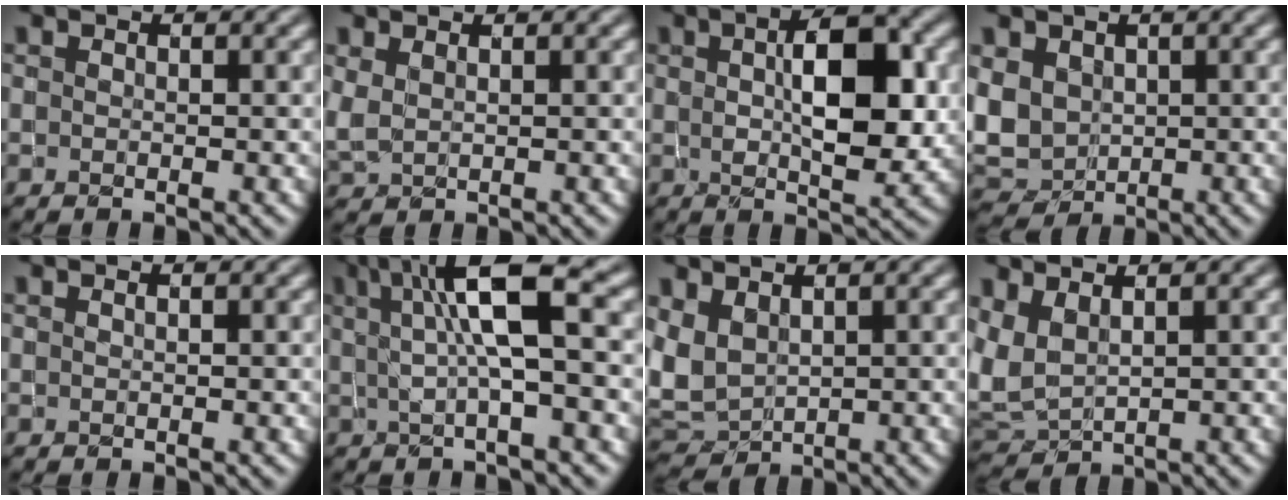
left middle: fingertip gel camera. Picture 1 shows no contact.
{"total": 1.2, "force": [0.8, 0.6, 0.8], "torque": [-0.020, 0.000, 0.024]}
{"total": 7.4, "force": [1.1, 3.1, 6.6], "torque": [-0.100, 0.006, 0.019]}
{"total": 4.4, "force": [0.1, 3.6, 2.5], "torque": [-0.069, -0.004, 0.001]}
{"total": 0.0}
{"total": 6.7, "force": [1.5, 1.4, 6.4], "torque": [-0.111, 0.010, 0.021]}
{"total": 3.9, "force": [0.8, 2.8, 2.7], "torque": [-0.074, 0.001, 0.017]}
{"total": 3.4, "force": [1.1, 1.8, 2.7], "torque": [-0.078, 0.003, 0.027]}